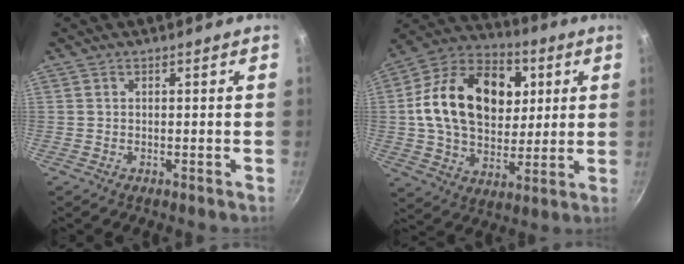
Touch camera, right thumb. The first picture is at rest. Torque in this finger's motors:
{"motor_torque": [1.32, 3.69, 0.79, -0.48, 0.55]}